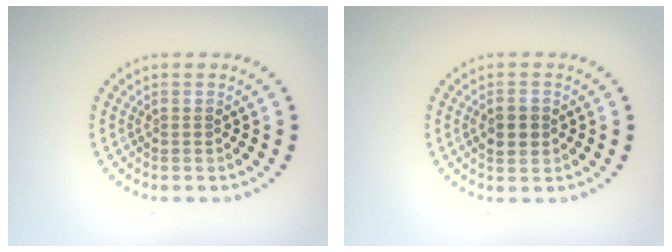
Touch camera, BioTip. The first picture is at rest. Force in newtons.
{"total": 2.4, "press": 2.4, "slide": 0.1}